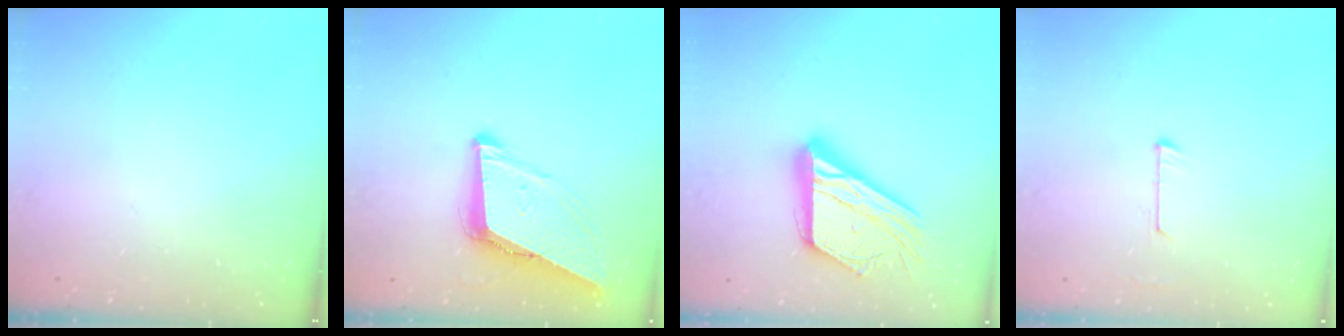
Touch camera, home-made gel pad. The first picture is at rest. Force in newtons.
{"total": 10.0, "press": 9.3, "slide": 3.5}
{"total": 21.6, "press": 21.5, "slide": 1.9}
{"total": 5.9, "press": 5.9, "slide": 0.4}